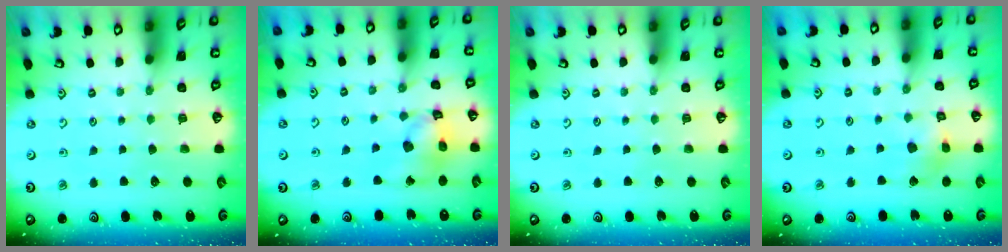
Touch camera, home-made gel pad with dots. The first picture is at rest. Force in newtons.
{"total": 12.7, "press": 12.6, "slide": 1.5}
{"total": 0.0}
{"total": 6.3, "press": 6.2, "slide": 0.6}